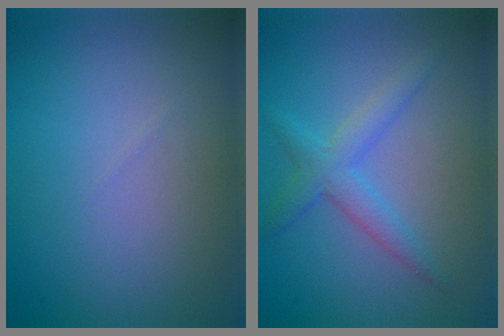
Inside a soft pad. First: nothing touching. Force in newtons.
{"total": 3.0, "press": 3.0, "slide": 0.1}